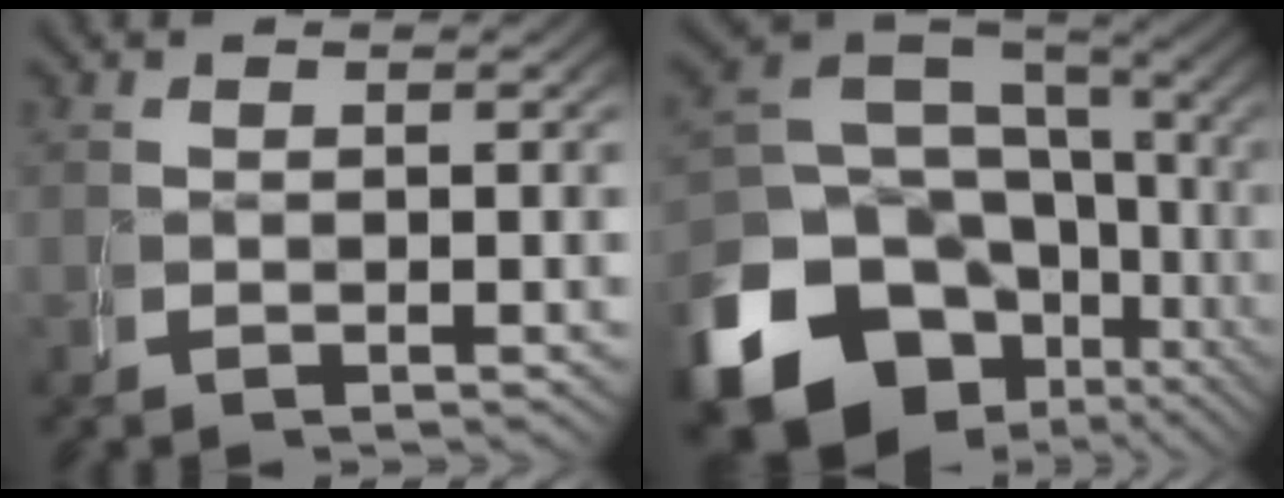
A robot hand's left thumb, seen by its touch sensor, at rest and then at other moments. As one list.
[{"total": 14.9, "force": [-3.9, 11.1, 9.1], "torque": [-0.174, -0.060, -0.036]}]